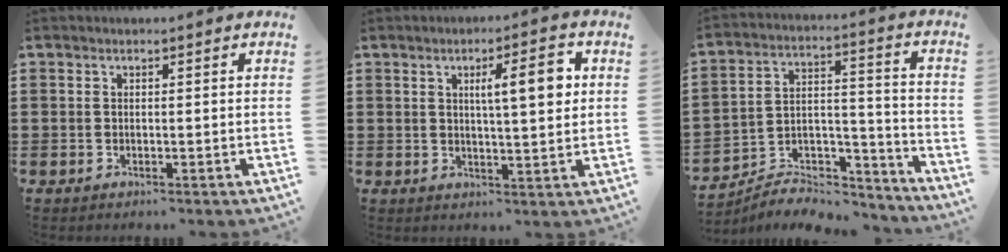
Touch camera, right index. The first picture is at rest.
{"total": 7.0, "force": [1.9, 1.5, 6.6], "torque": [-0.113, 0.000, 0.025]}
{"total": 6.3, "force": [-5.7, 2.2, 1.2], "torque": [-0.016, 0.013, -0.110]}